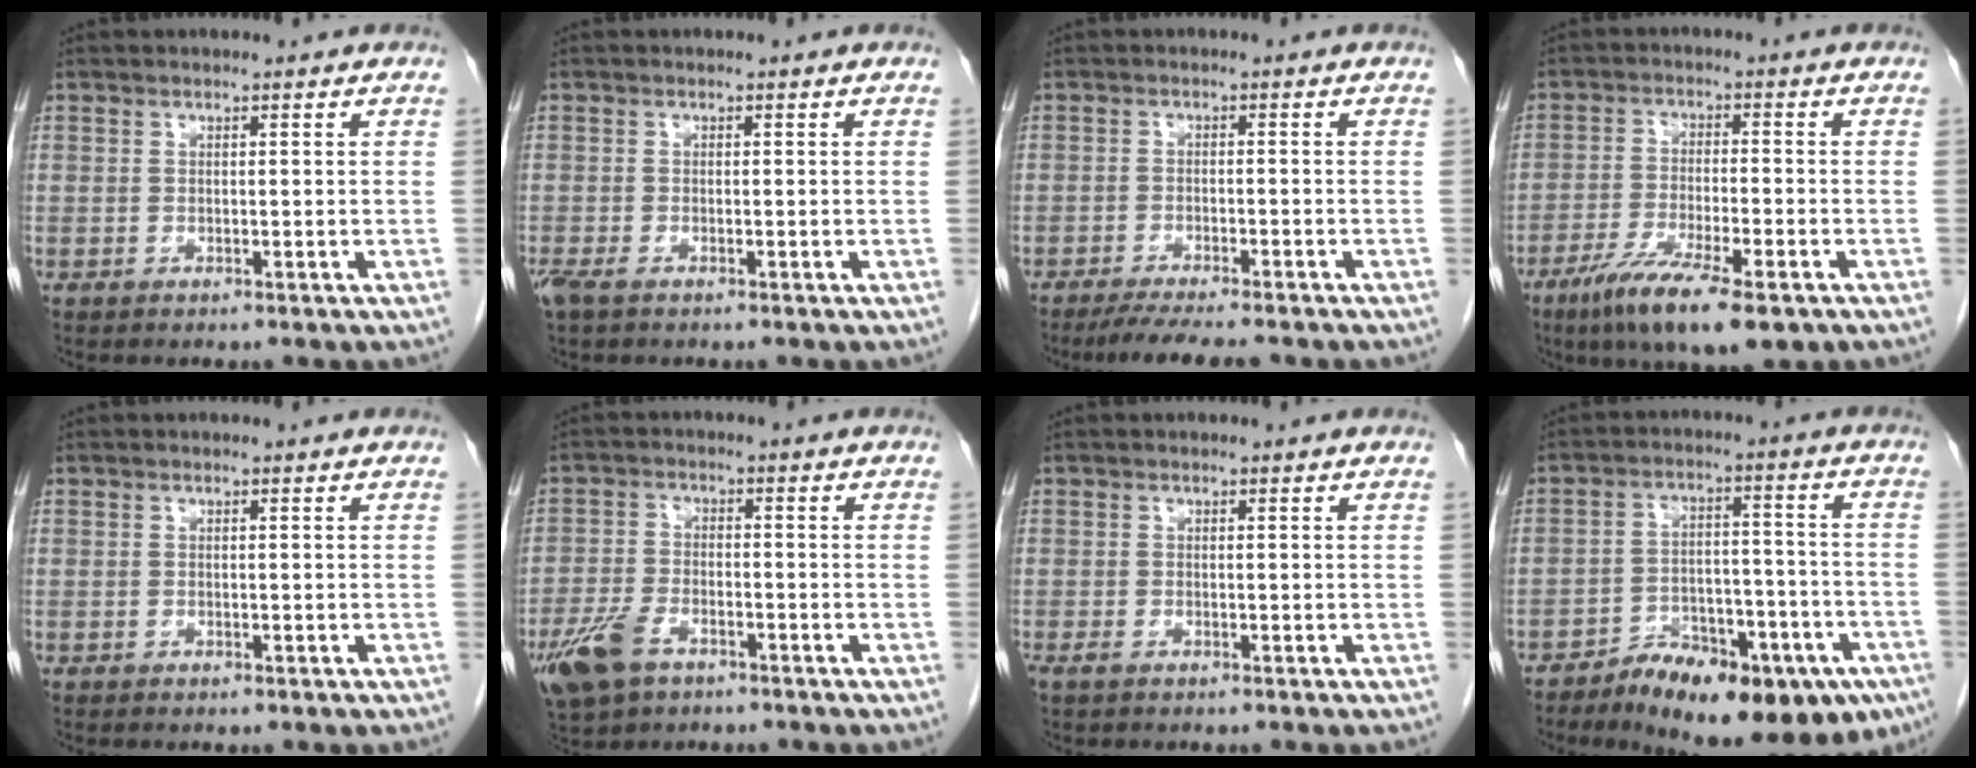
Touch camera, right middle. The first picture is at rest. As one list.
[{"total": 2.3, "force": [-1.5, 0.8, 1.5], "torque": [-0.037, -0.006, -0.025]}, {"total": 7.7, "force": [-6.6, 0.6, 4.0], "torque": [-0.060, -0.018, -0.101]}, {"total": 11.6, "force": [-7.2, 1.9, 8.9], "torque": [-0.156, -0.027, -0.114]}, {"total": 0.0}, {"total": 7.9, "force": [-4.8, 3.9, 4.9], "torque": [-0.112, -0.005, -0.086]}, {"total": 0.9, "force": [-0.6, 0.4, 0.6], "torque": [-0.017, -0.001, -0.009]}, {"total": 18.6, "force": [-12.5, 7.0, 12.0], "torque": [-0.131, 0.024, -0.184]}]